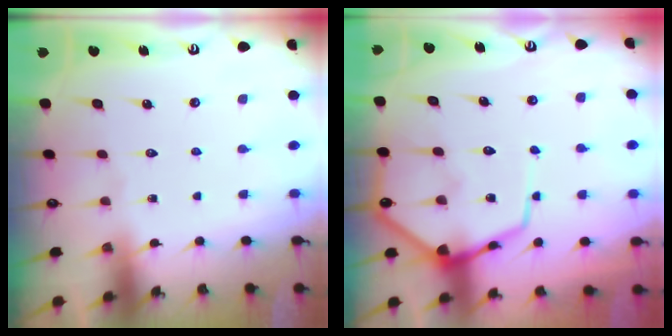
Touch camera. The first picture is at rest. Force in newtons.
{"total": 11.1, "press": 11.1, "slide": 1.1}